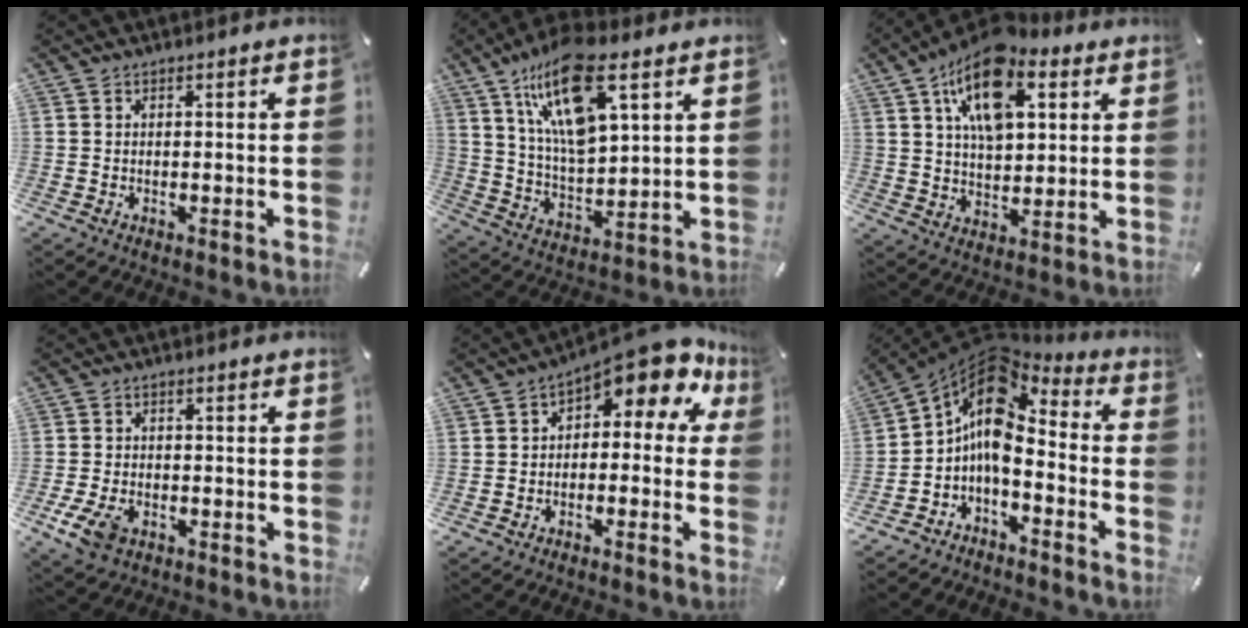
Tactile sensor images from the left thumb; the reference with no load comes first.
{"total": 18.3, "force": [10.4, 7.6, 13.0], "torque": [-0.272, -0.042, 0.173]}
{"total": 16.2, "force": [7.9, 9.4, 10.6], "torque": [-0.180, -0.022, 0.137]}
{"total": 6.0, "force": [-2.7, 3.8, 3.7], "torque": [-0.091, 0.007, -0.053]}
{"total": 10.3, "force": [5.8, 3.6, 7.7], "torque": [-0.120, -0.045, 0.096]}
{"total": 11.6, "force": [0.0, 7.5, 8.9], "torque": [-0.177, -0.006, -0.004]}